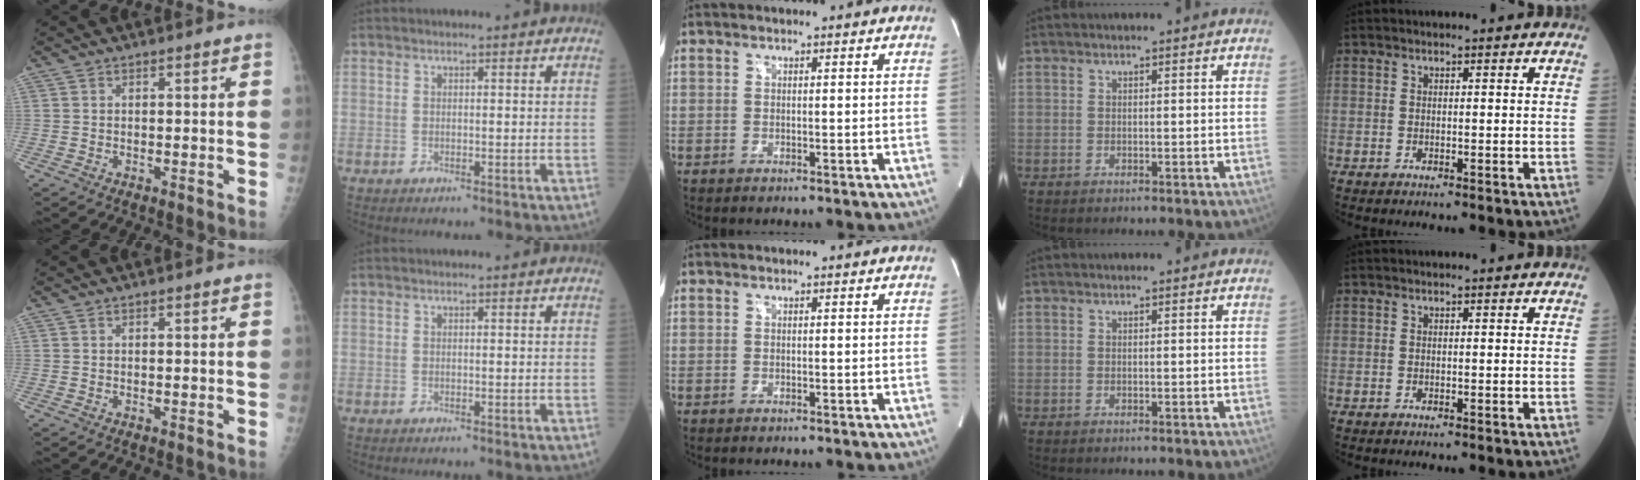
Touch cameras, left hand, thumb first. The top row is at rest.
{}